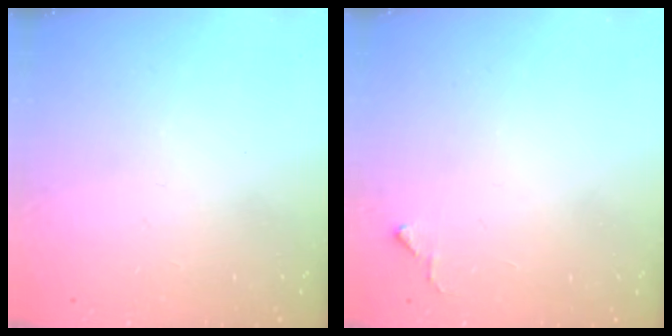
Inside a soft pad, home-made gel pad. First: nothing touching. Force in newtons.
{"total": 4.2, "press": 4.1, "slide": 0.7}